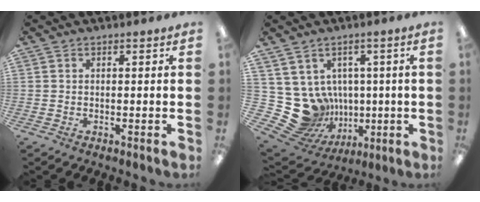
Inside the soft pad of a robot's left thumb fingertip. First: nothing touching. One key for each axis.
{"total": 12.1, "fx": -1.0, "fy": 11.5, "fz": 3.6, "tx": -0.101, "ty": -0.026, "tz": 0.006}